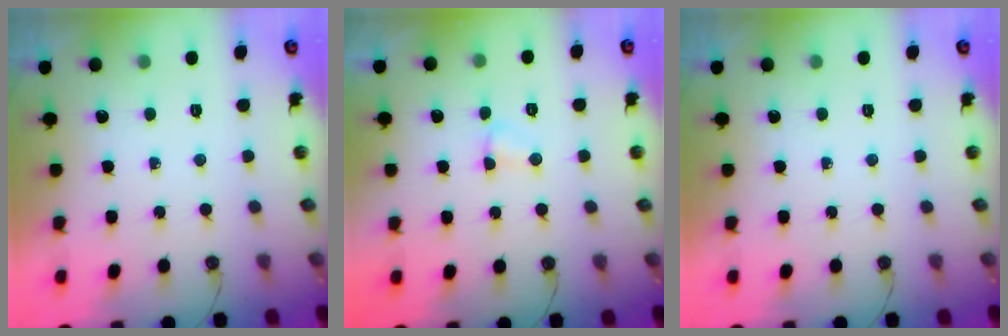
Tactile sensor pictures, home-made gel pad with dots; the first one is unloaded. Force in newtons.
{"total": 2.7, "press": 2.7, "slide": 0.4}
{"total": 0.0}